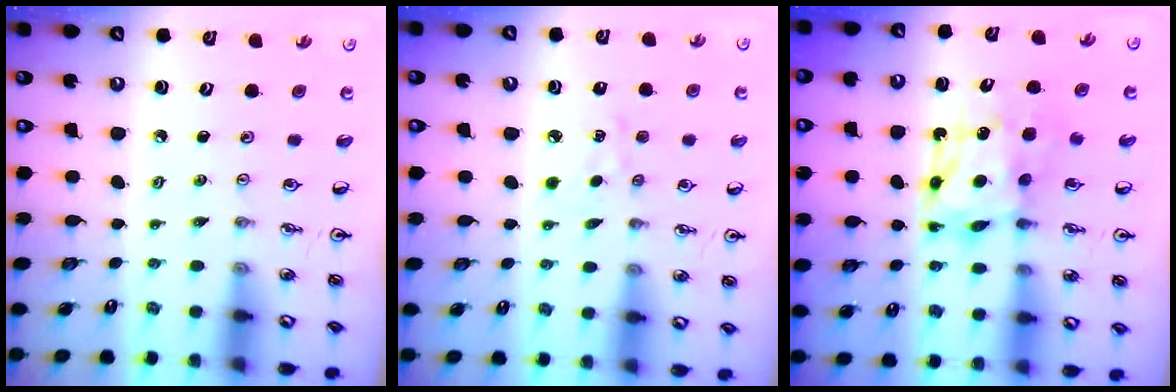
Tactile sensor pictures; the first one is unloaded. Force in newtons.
{"total": 4.7, "press": 4.7, "slide": 0.6}
{"total": 7.6, "press": 7.6, "slide": 0.7}